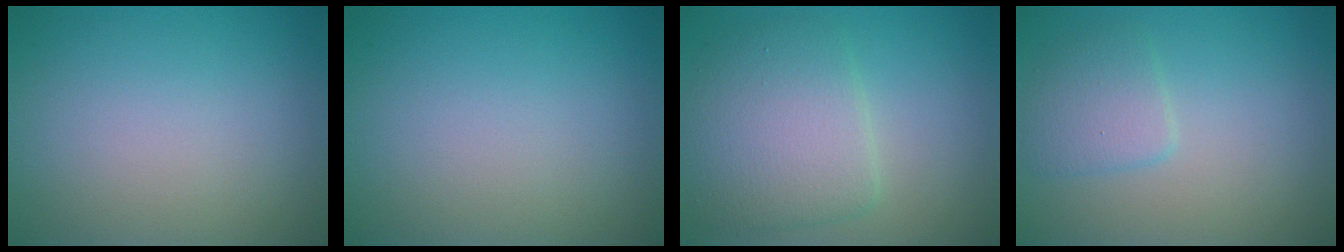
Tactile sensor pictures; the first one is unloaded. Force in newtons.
{"total": 0.0}
{"total": 5.7, "press": 5.7, "slide": 0.1}
{"total": 2.3, "press": 2.3, "slide": 0.1}